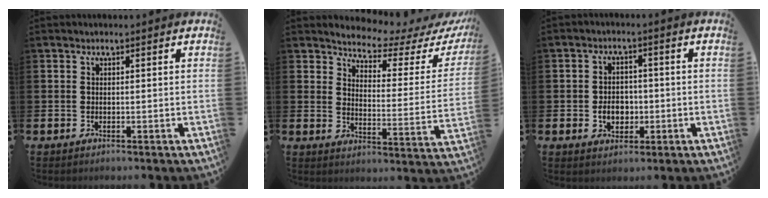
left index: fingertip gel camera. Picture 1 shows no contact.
{"total": 4.6, "force": [4.4, 0.9, 1.0], "torque": [-0.039, -0.045, 0.069]}
{"total": 3.9, "force": [-0.8, 3.0, 2.3], "torque": [-0.033, 0.000, -0.022]}